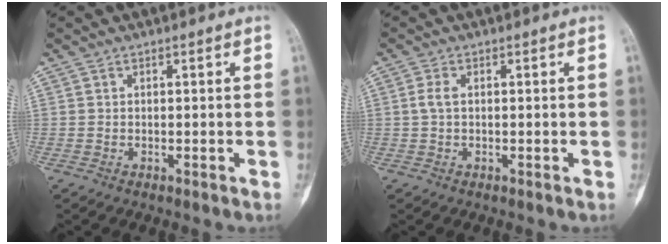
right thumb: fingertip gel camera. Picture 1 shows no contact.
{"total": 2.0, "force": [0.2, 1.1, 1.7], "torque": [-0.041, 0.003, 0.002]}